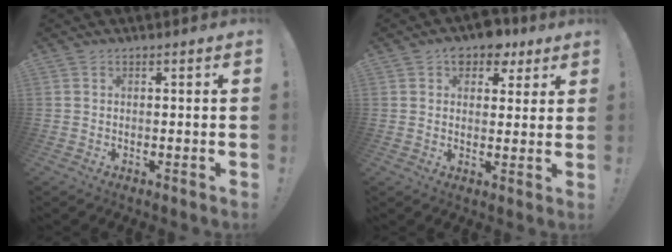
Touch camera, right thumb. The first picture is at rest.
{"total": 7.5, "force": [4.7, 4.8, 3.2], "torque": [-0.044, -0.021, 0.087]}